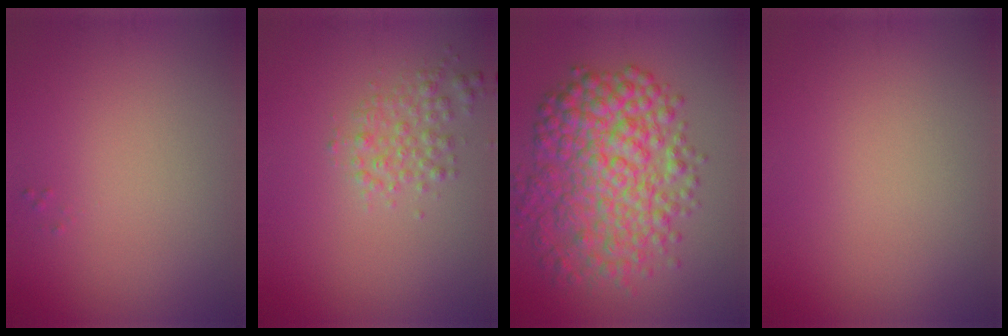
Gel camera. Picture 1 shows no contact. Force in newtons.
{"total": 2.2, "press": 2.2, "slide": 0.0}
{"total": 8.5, "press": 8.5, "slide": 0.1}
{"total": 0.0}